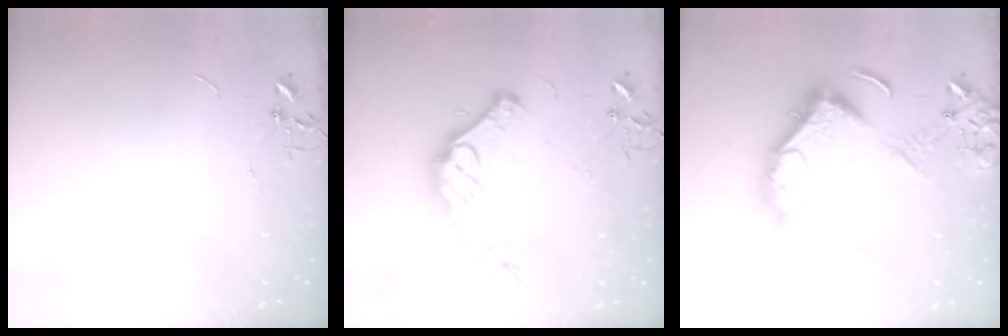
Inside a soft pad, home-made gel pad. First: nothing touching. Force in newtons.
{"total": 15.0, "press": 14.9, "slide": 1.7}
{"total": 18.8, "press": 18.7, "slide": 1.8}